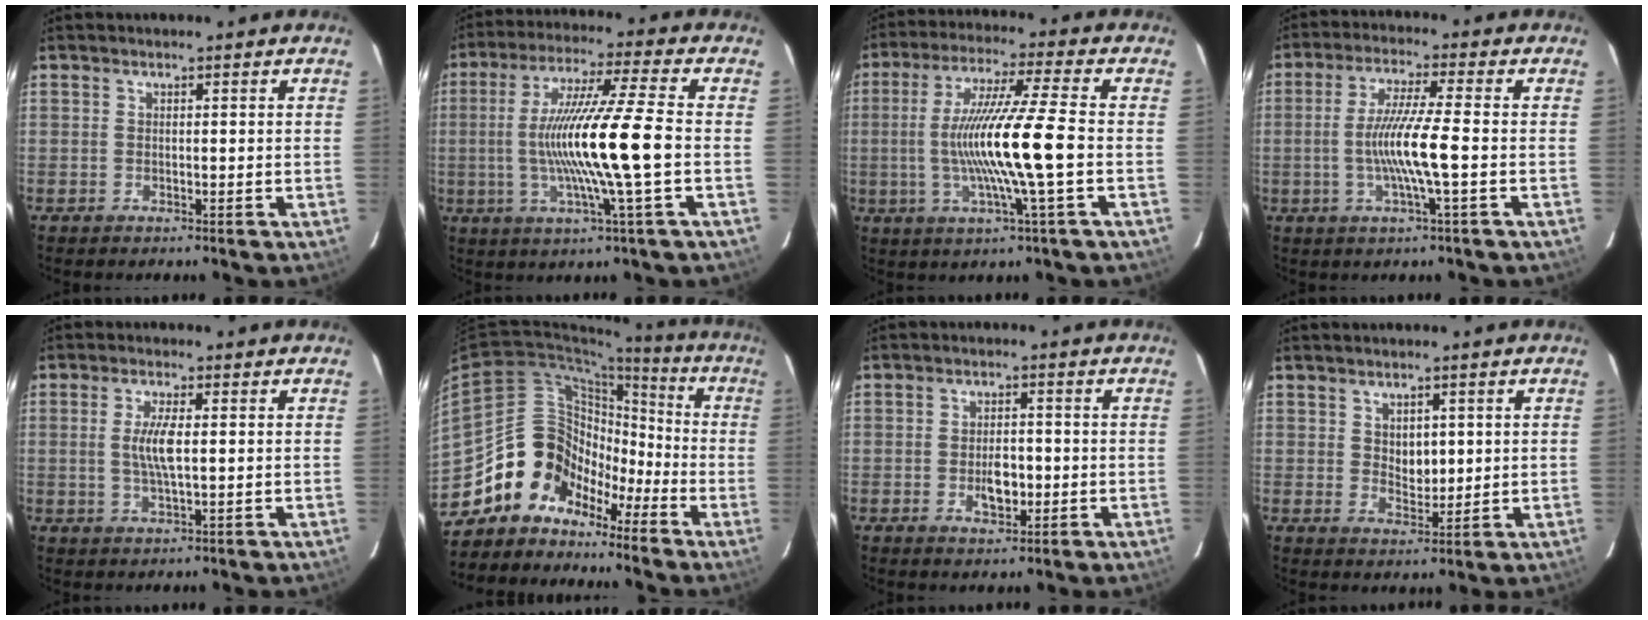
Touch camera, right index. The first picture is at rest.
{"total": 15.6, "force": [-2.1, -1.2, 15.5], "torque": [-0.280, -0.009, -0.035]}
{"total": 14.5, "force": [-2.1, -1.1, 14.2], "torque": [-0.261, -0.008, -0.037]}
{"total": 9.2, "force": [-1.9, -0.5, 9.0], "torque": [-0.174, -0.006, -0.036]}
{"total": 5.0, "force": [0.3, 1.0, 4.9], "torque": [-0.094, -0.001, 0.005]}
{"total": 12.4, "force": [-8.0, 9.0, 2.6], "torque": [-0.052, 0.043, -0.155]}
{"total": 4.8, "force": [-1.2, 2.8, 3.7], "torque": [-0.066, -0.001, -0.014]}
{"total": 4.4, "force": [1.0, 3.1, 2.9], "torque": [-0.041, 0.000, 0.021]}